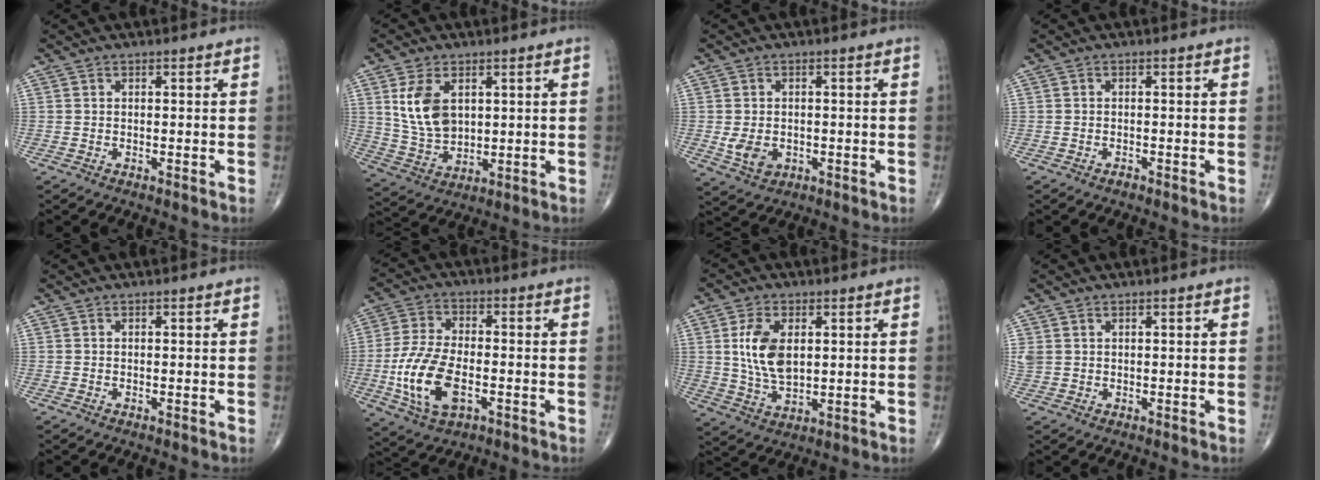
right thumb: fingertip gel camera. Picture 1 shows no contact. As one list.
[{"total": 10.1, "force": [2.9, 6.5, 7.2], "torque": [-0.125, -0.012, 0.069]}, {"total": 5.0, "force": [-0.8, 3.8, 3.2], "torque": [-0.050, -0.002, -0.004]}, {"total": 0.9, "force": [-0.6, 0.5, 0.3], "torque": [-0.005, 0.002, -0.012]}, {"total": 0.0}, {"total": 13.5, "force": [-3.5, 7.2, 10.9], "torque": [-0.222, 0.009, -0.062]}, {"total": 10.0, "force": [1.9, 5.8, 7.9], "torque": [-0.146, -0.011, 0.044]}, {"total": 2.5, "force": [1.0, 2.0, 1.1], "torque": [-0.029, 0.006, 0.028]}]